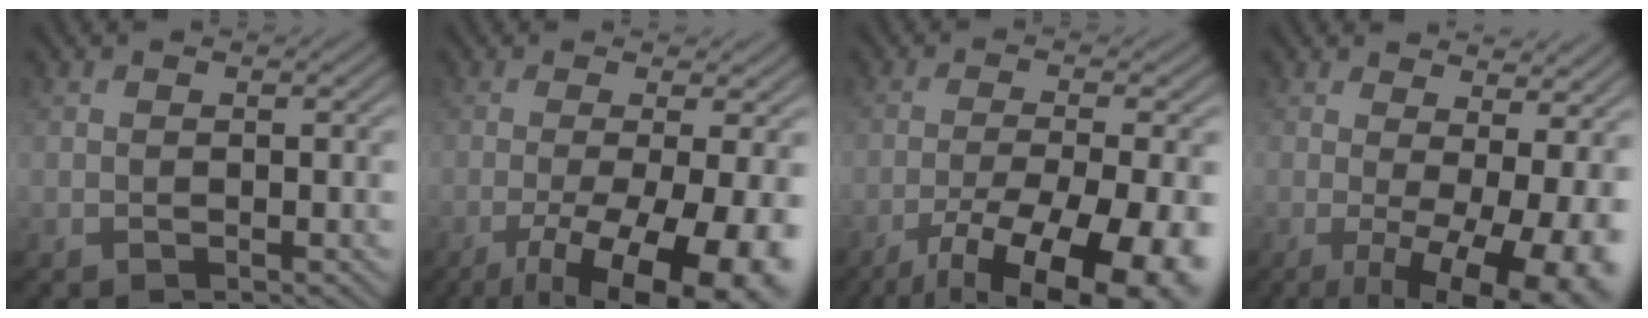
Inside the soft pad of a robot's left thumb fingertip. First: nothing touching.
{"total": 13.6, "force": [-5.5, 3.8, 11.9], "torque": [-0.170, -0.011, -0.074]}
{"total": 14.9, "force": [-8.9, 4.2, 11.2], "torque": [-0.189, -0.040, -0.122]}
{"total": 12.9, "force": [-1.3, 4.4, 12.1], "torque": [-0.147, -0.003, -0.004]}